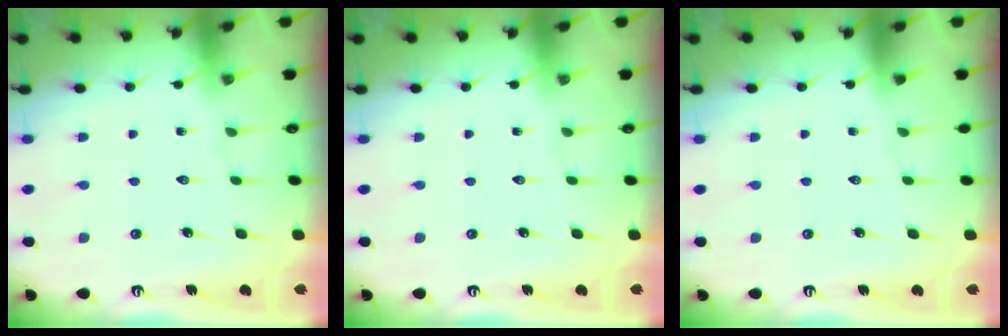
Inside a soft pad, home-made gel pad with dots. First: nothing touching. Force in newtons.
{"total": 0.0}
{"total": 0.0}